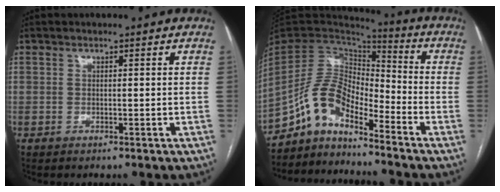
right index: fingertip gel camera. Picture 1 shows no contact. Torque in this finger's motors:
{"motor_torque": [0.61, -0.56, 0.62, 0.15]}